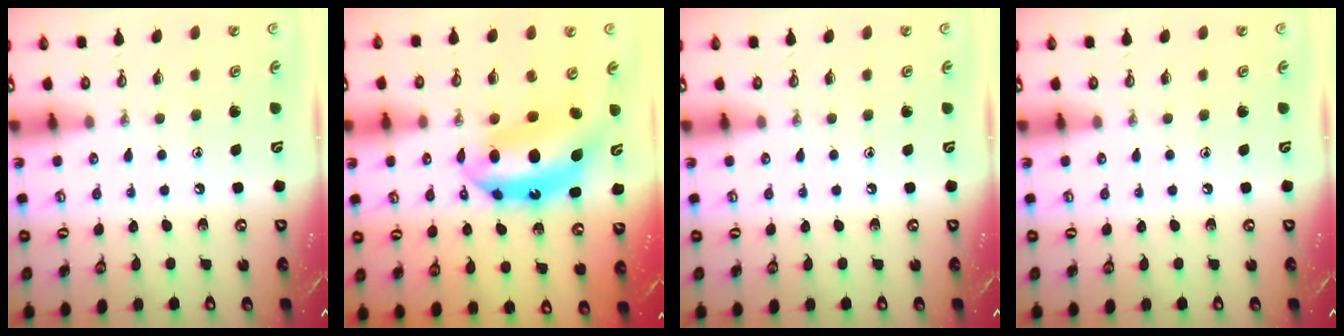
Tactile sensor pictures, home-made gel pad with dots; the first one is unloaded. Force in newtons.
{"total": 9.4, "press": 9.3, "slide": 0.9}
{"total": 0.0}
{"total": 0.0}